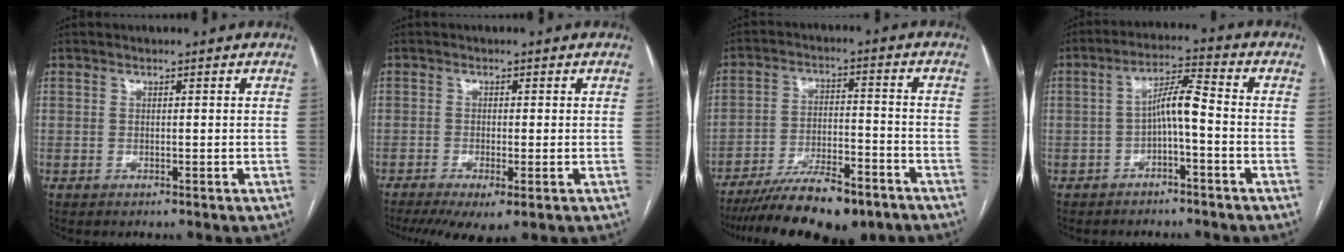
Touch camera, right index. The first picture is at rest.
{"total": 6.8, "force": [-3.9, 1.6, 5.3], "torque": [-0.083, -0.018, -0.066]}
{"total": 15.0, "force": [-11.8, 3.6, 8.6], "torque": [-0.140, -0.007, -0.191]}
{"total": 5.7, "force": [-1.5, 0.7, 5.4], "torque": [-0.097, 0.024, -0.026]}